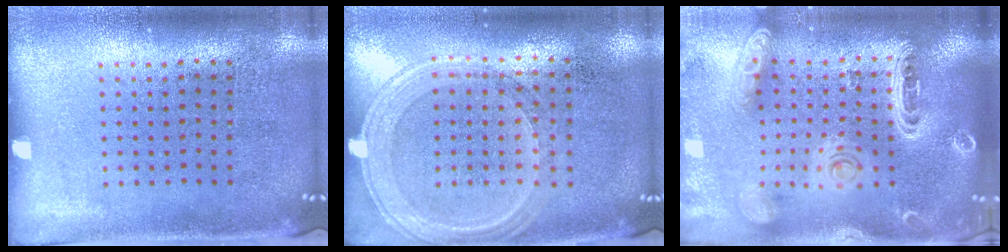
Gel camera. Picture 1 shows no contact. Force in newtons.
{"total": 1.3, "press": 1.3, "slide": 0.3}
{"total": 2.5, "press": 2.3, "slide": 1.2}